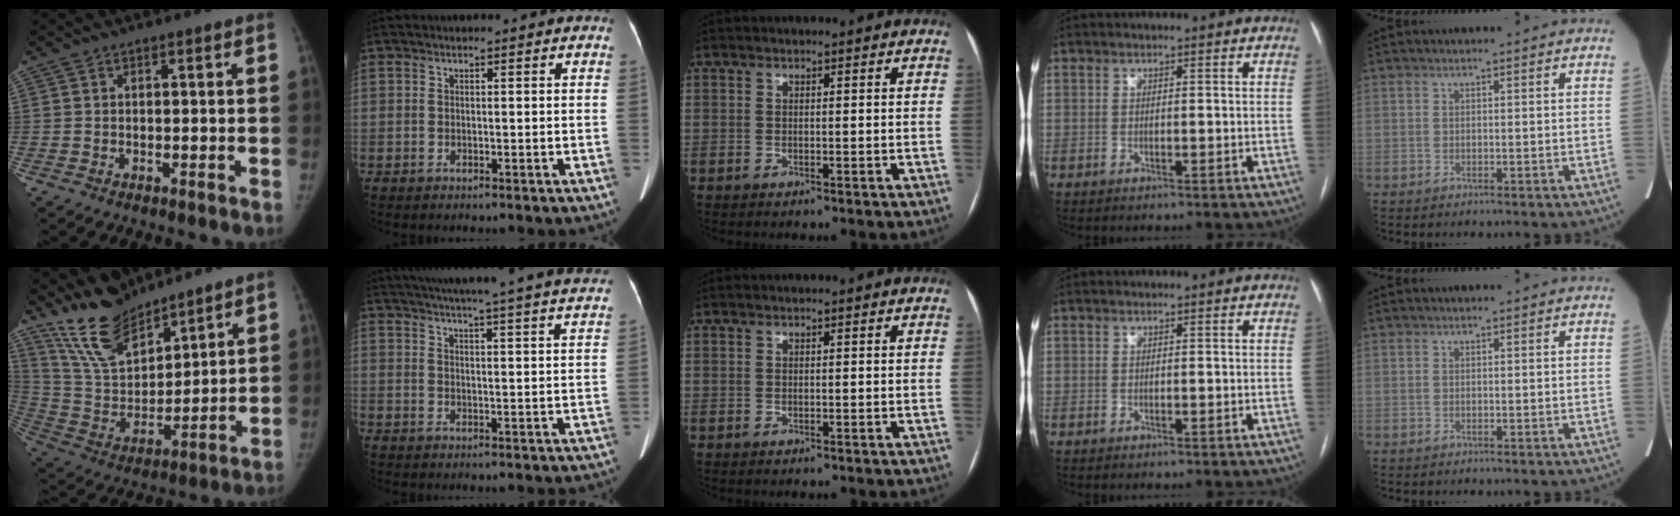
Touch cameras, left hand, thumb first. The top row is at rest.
{"thumb": {"total": 14.2, "force": [12.1, 5.4, 5.2], "torque": [-0.069, -0.068, 0.243]}, "index": {"total": 30.4, "force": [27.8, 0.7, 12.3], "torque": [-0.201, -0.047, 0.336]}}